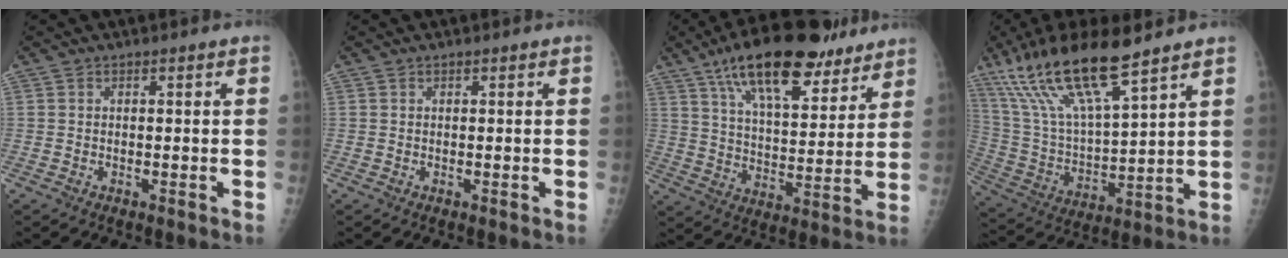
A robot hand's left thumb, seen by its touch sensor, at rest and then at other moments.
{"total": 0.0}
{"total": 21.9, "force": [14.4, 8.4, 14.1], "torque": [-0.198, -0.043, 0.236]}
{"total": 19.8, "force": [13.4, 4.3, 14.0], "torque": [-0.263, -0.047, 0.261]}